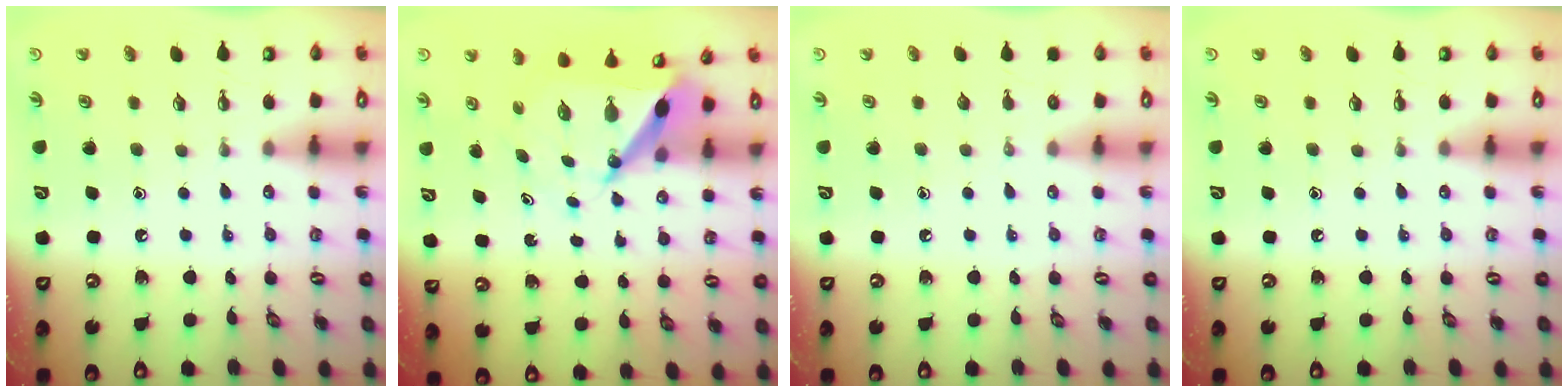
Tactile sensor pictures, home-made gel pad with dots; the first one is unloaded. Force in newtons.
{"total": 7.4, "press": 7.4, "slide": 0.5}
{"total": 0.0}
{"total": 0.0}